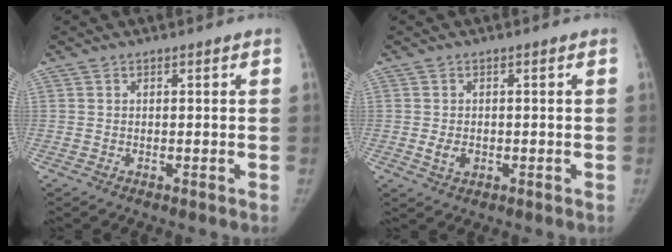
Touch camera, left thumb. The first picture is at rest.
{"total": 2.7, "force": [-0.5, 1.9, 1.8], "torque": [-0.026, 0.000, -0.006]}